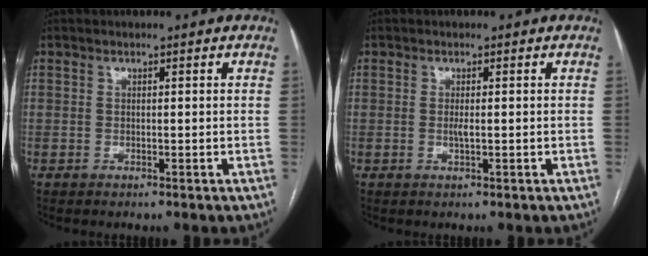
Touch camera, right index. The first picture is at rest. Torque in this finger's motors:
{"motor_torque": [0.19, 0.17, 0.09, 0.03]}